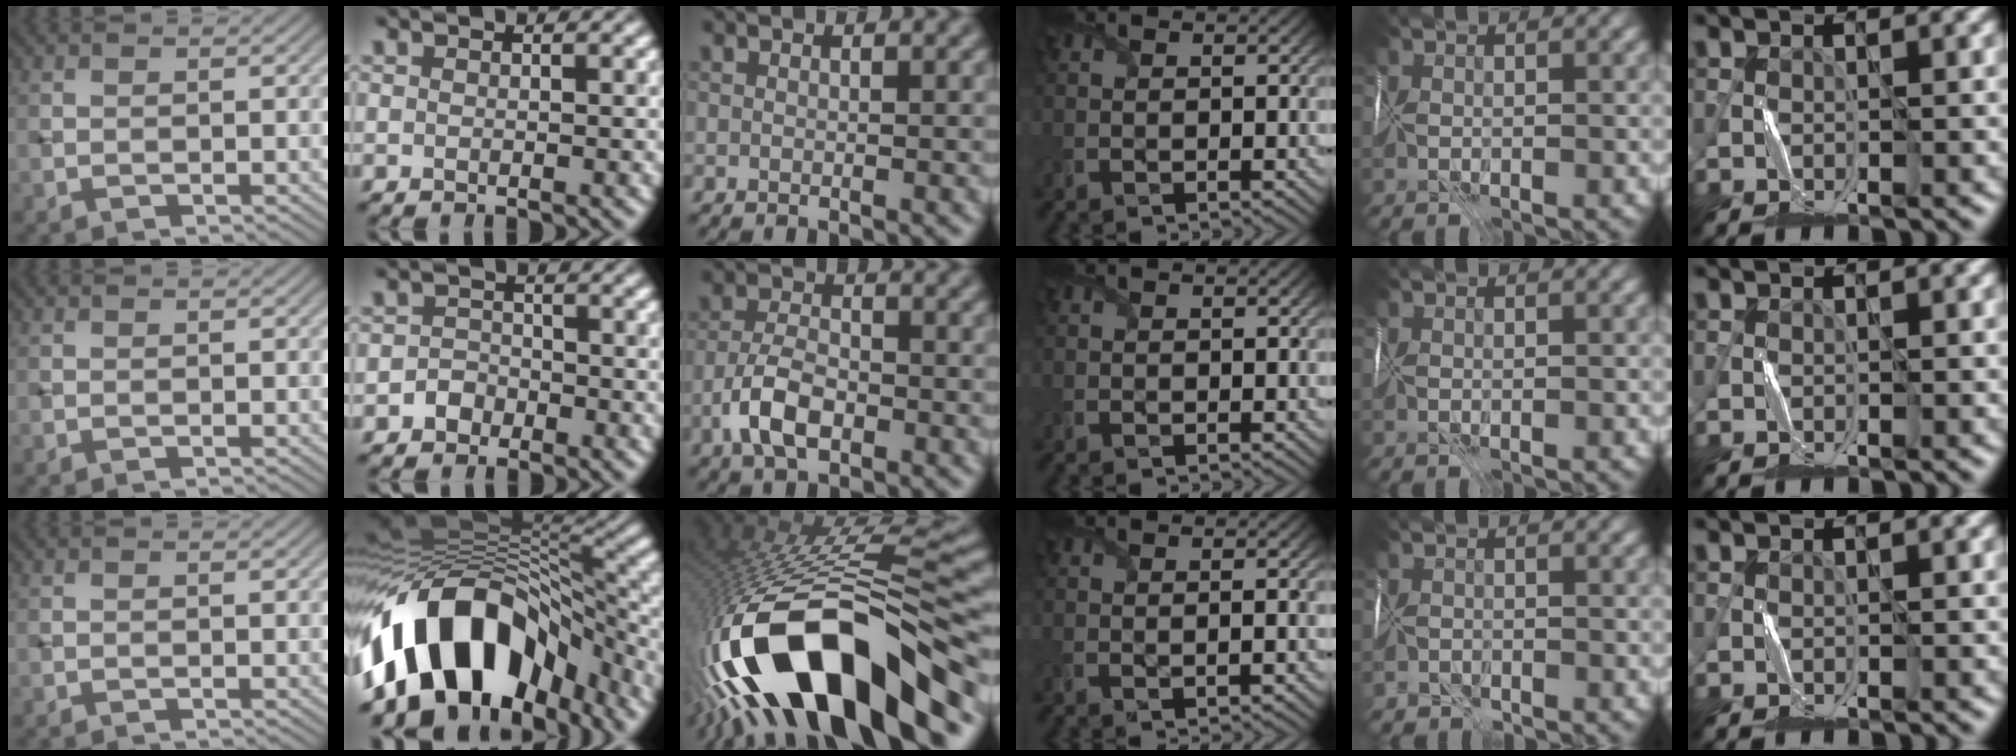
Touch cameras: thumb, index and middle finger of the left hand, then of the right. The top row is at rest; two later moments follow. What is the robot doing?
{"motion": "fold", "object": "map"}